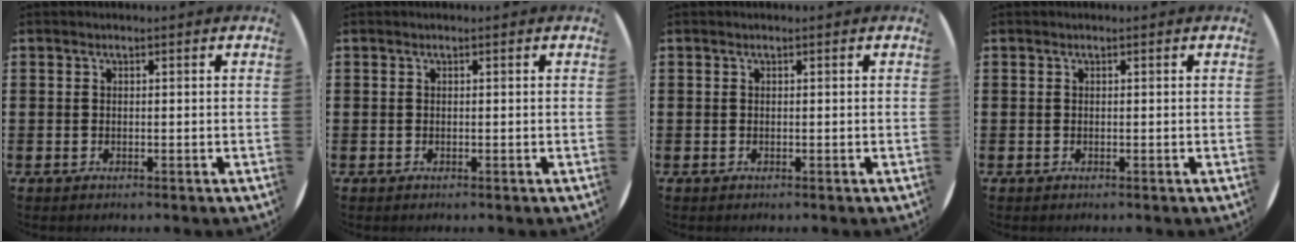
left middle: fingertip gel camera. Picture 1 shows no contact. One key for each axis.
{"total": 0.0}
{"total": 0.0}
{"total": 0.0}